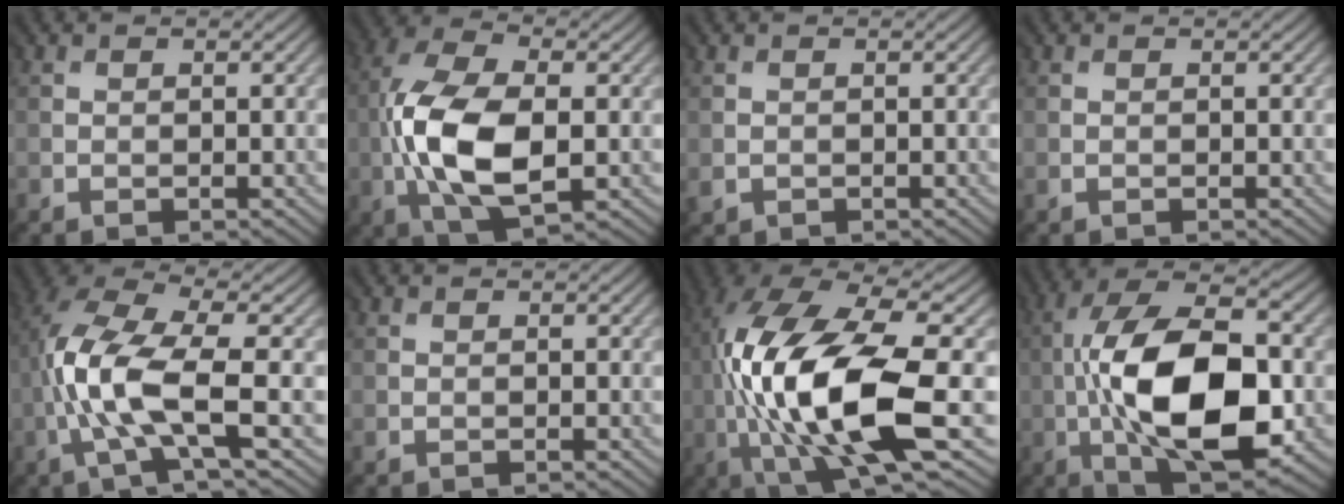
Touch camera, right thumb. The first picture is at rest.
{"total": 11.7, "force": [-1.4, 6.2, 9.9], "torque": [-0.221, 0.009, -0.032]}
{"total": 0.7, "force": [0.1, 0.5, -0.4], "torque": [0.007, -0.001, 0.006]}
{"total": 0.0}
{"total": 10.3, "force": [-1.7, 3.0, 9.7], "torque": [-0.217, 0.008, -0.035]}
{"total": 0.0}
{"total": 15.7, "force": [-2.2, 5.2, 14.6], "torque": [-0.294, 0.007, -0.030]}
{"total": 15.3, "force": [-2.3, 6.8, 13.4], "torque": [-0.242, 0.016, -0.047]}